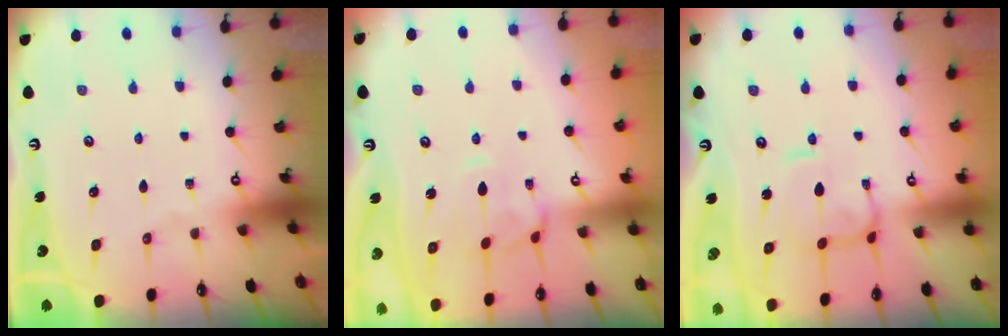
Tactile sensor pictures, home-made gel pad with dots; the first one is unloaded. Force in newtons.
{"total": 1.7, "press": 1.4, "slide": 0.9}
{"total": 6.1, "press": 6.1, "slide": 0.9}